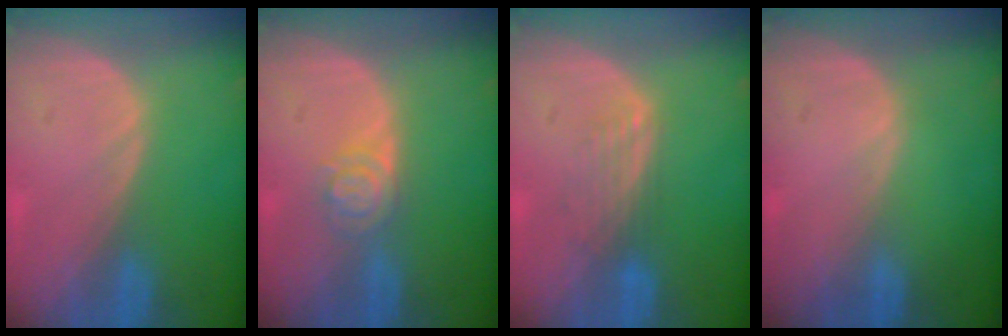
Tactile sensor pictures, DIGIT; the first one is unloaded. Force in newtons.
{"total": 4.0, "press": 3.7, "slide": 1.5}
{"total": 3.5, "press": 2.9, "slide": 2.1}
{"total": 0.0}